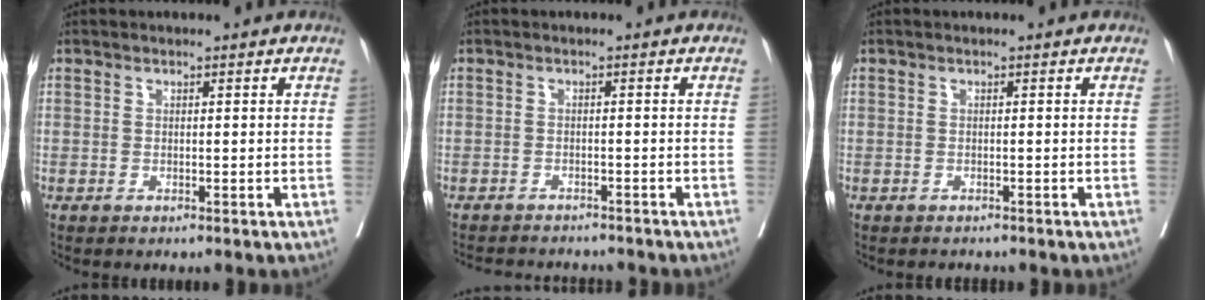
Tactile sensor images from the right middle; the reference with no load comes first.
{"total": 7.0, "force": [-6.8, 1.1, 1.6], "torque": [-0.017, -0.003, -0.088]}
{"total": 1.0, "force": [-0.9, 0.4, 0.0], "torque": [-0.004, -0.002, -0.014]}